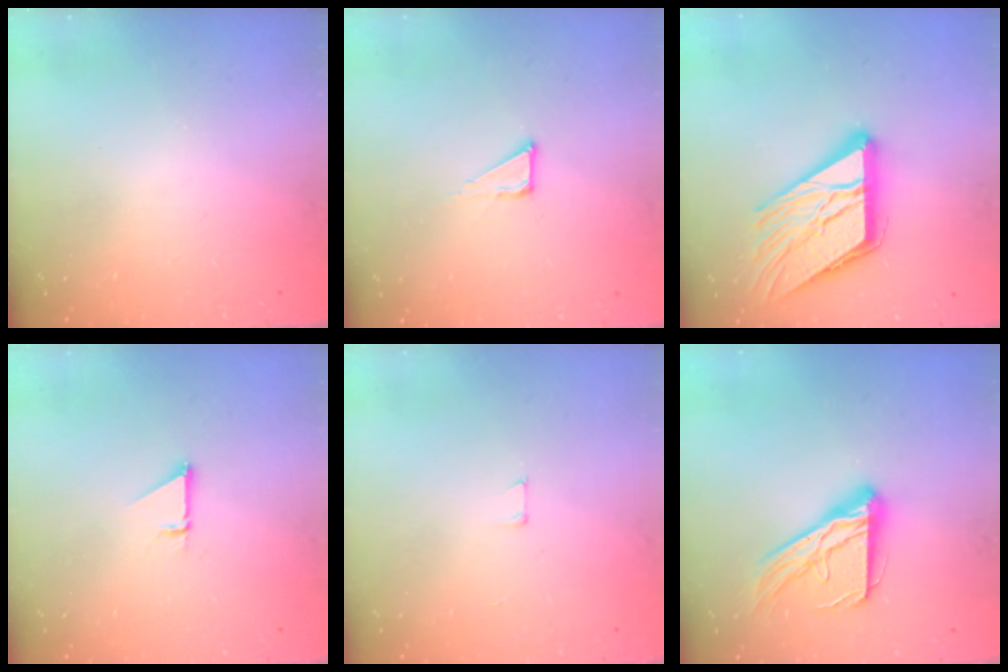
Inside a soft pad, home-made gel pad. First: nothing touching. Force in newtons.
{"total": 3.5, "press": 3.5, "slide": 0.2}
{"total": 17.8, "press": 17.7, "slide": 2.1}
{"total": 0.9, "press": 0.9, "slide": 0.1}
{"total": 2.9, "press": 2.9, "slide": 0.2}
{"total": 16.5, "press": 16.4, "slide": 1.5}